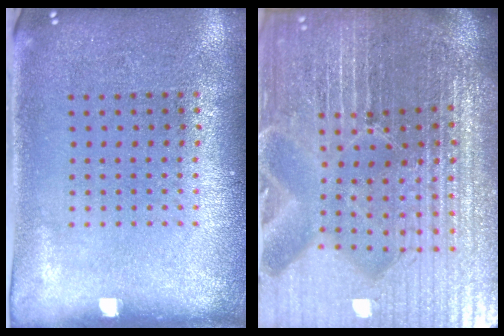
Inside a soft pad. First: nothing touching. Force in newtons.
{"total": 7.3, "press": 6.4, "slide": 3.6}